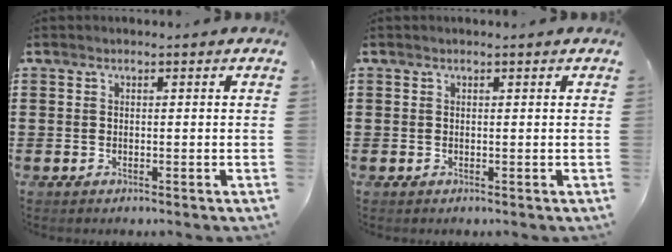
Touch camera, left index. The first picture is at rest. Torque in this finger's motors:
{"motor_torque": [-1.22, 0.92, -0.49, -0.21]}